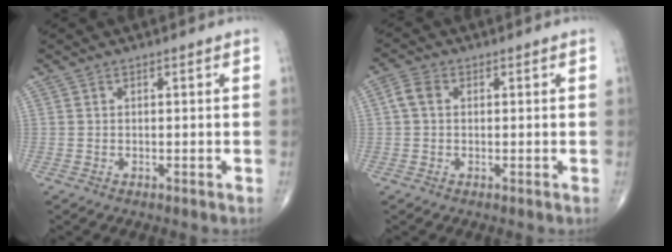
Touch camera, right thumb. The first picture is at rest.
{"total": 3.1, "force": [0.4, 2.3, 2.1], "torque": [-0.046, 0.012, 0.005]}